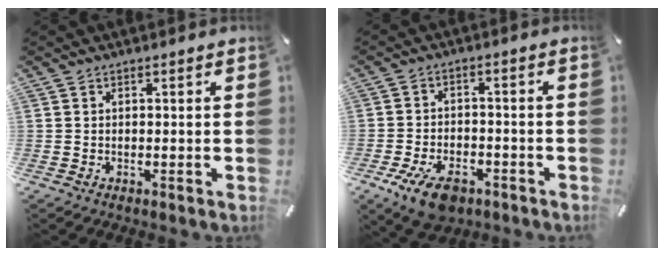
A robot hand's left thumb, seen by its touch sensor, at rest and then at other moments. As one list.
[{"total": 8.2, "force": [-4.7, 4.6, 5.0], "torque": [-0.105, 0.016, -0.084]}]